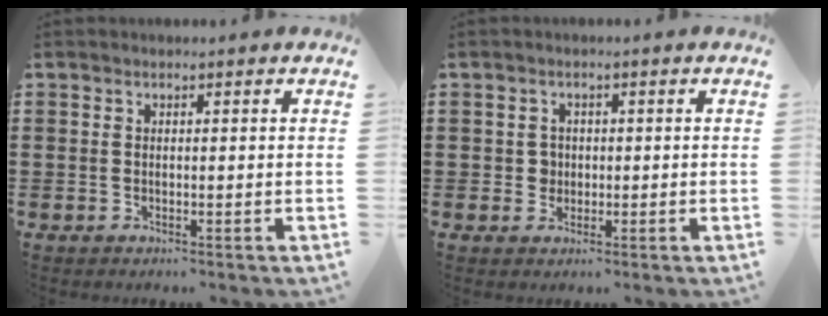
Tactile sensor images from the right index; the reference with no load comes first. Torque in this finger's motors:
{"motor_torque": [-0.47, 0.50, -0.01, 0.01]}